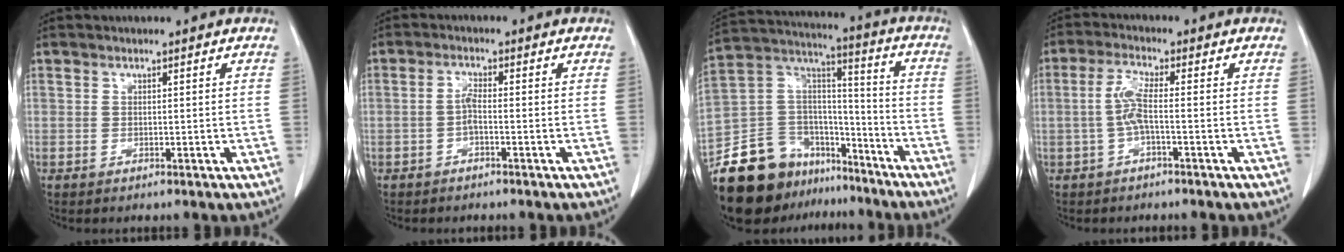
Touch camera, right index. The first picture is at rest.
{"total": 1.9, "force": [-0.7, 0.4, 1.7], "torque": [-0.029, 0.004, -0.016]}
{"total": 19.7, "force": [-14.7, 10.9, 7.4], "torque": [-0.138, 0.068, -0.255]}
{"total": 4.1, "force": [-0.7, 0.4, 4.0], "torque": [-0.086, 0.007, -0.015]}